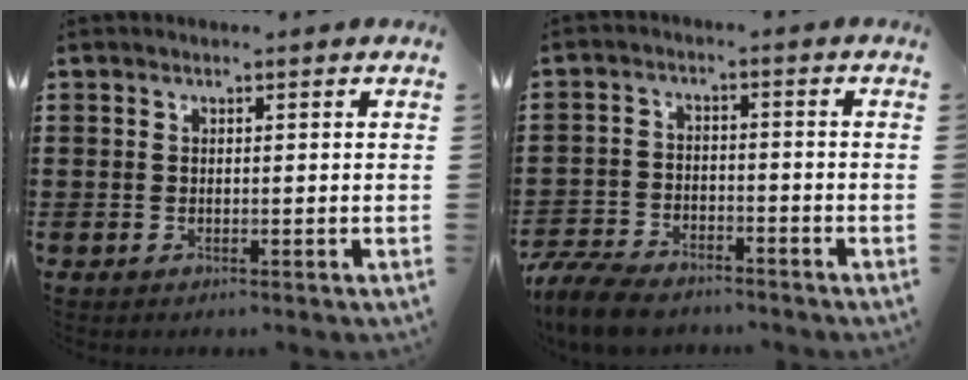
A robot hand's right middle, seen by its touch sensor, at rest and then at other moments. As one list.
[{"total": 7.0, "force": [-6.4, 1.7, 2.3], "torque": [-0.063, 0.005, -0.129]}]